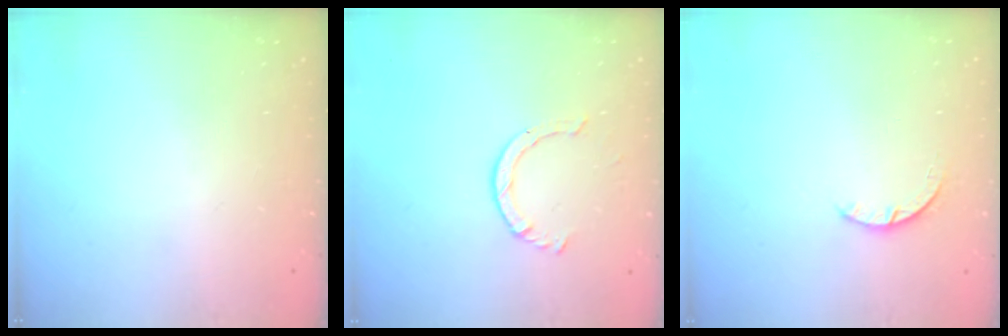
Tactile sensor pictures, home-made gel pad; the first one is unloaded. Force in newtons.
{"total": 2.3, "press": 2.3, "slide": 0.2}
{"total": 2.4, "press": 2.4, "slide": 0.3}